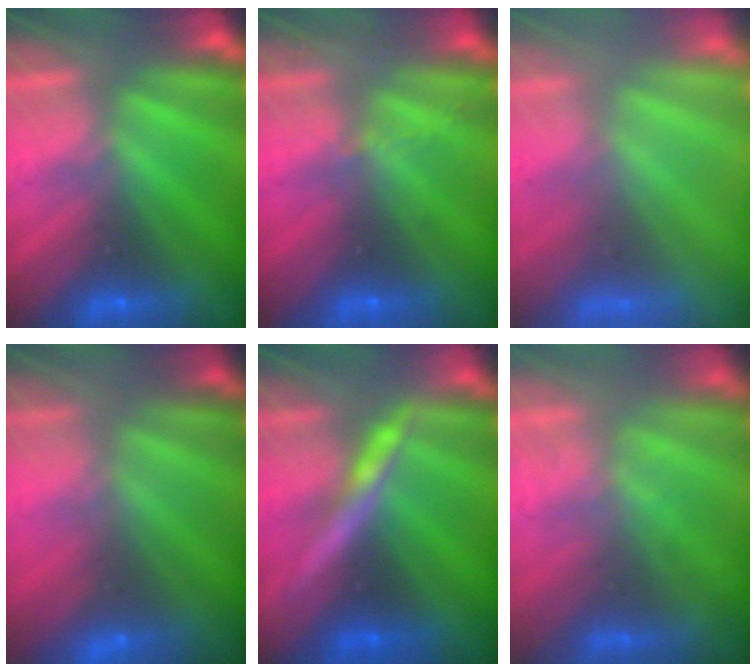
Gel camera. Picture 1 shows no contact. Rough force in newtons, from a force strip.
{"total": 2.1}
{"total": 5.7}
{"total": 3.0}
{"total": 2.9}
{"total": 1.7}